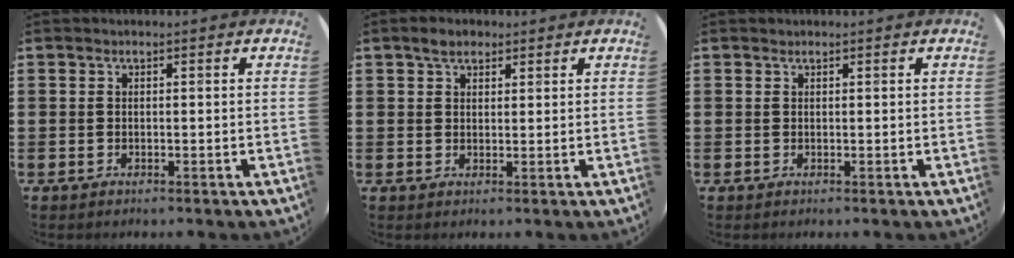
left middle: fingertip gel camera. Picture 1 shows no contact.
{"total": 2.5, "force": [1.9, 1.3, 0.9], "torque": [-0.005, 0.000, 0.032]}
{"total": 0.0}